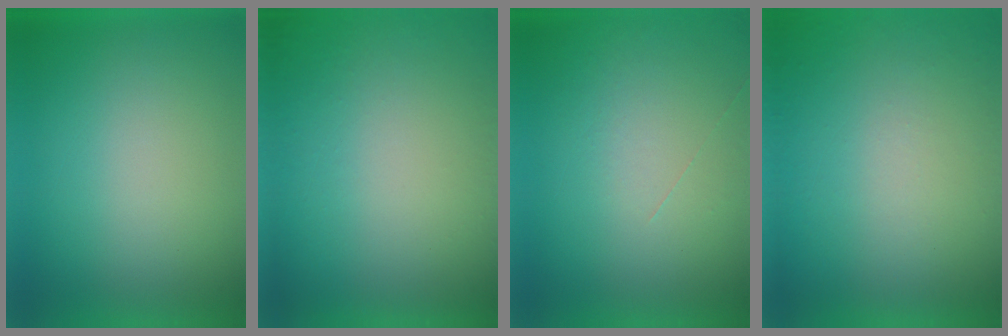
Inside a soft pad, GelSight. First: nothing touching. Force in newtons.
{"total": 4.7}
{"total": 1.2}
{"total": 6.0}